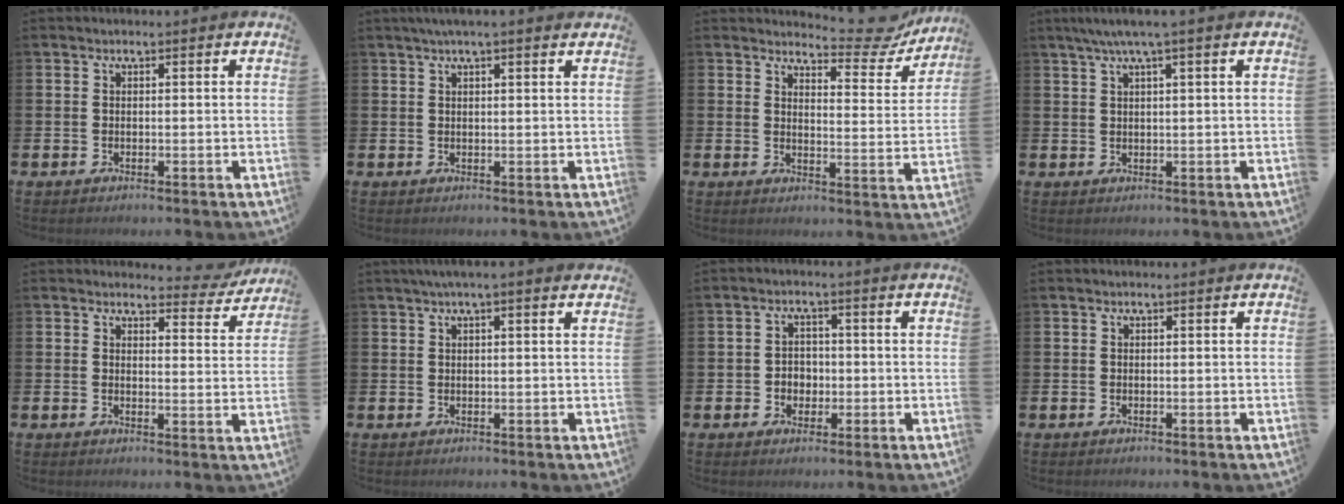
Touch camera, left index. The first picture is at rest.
{"total": 2.4, "force": [1.9, 0.2, 1.5], "torque": [-0.019, -0.001, 0.031]}
{"total": 5.8, "force": [5.4, 1.4, 1.4], "torque": [-0.019, -0.044, 0.088]}
{"total": 3.1, "force": [1.9, -0.3, 2.4], "torque": [-0.052, 0.003, 0.033]}
{"total": 3.1, "force": [2.8, 1.2, 0.4], "torque": [0.001, -0.021, 0.044]}
{"total": 1.9, "force": [1.3, 0.0, 1.4], "torque": [-0.023, 0.001, 0.022]}
{"total": 2.8, "force": [-0.6, 2.5, 1.0], "torque": [-0.014, 0.002, -0.018]}
{"total": 0.0}